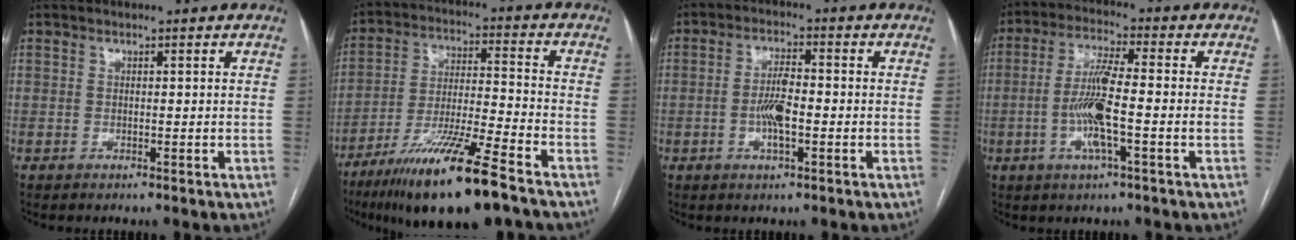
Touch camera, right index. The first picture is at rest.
{"total": 16.1, "force": [-10.9, 0.4, 11.8], "torque": [-0.226, -0.038, -0.195]}
{"total": 5.2, "force": [-1.1, 1.4, 4.9], "torque": [-0.101, 0.004, -0.021]}
{"total": 8.9, "force": [-1.8, 0.6, 8.7], "torque": [-0.173, 0.001, -0.041]}